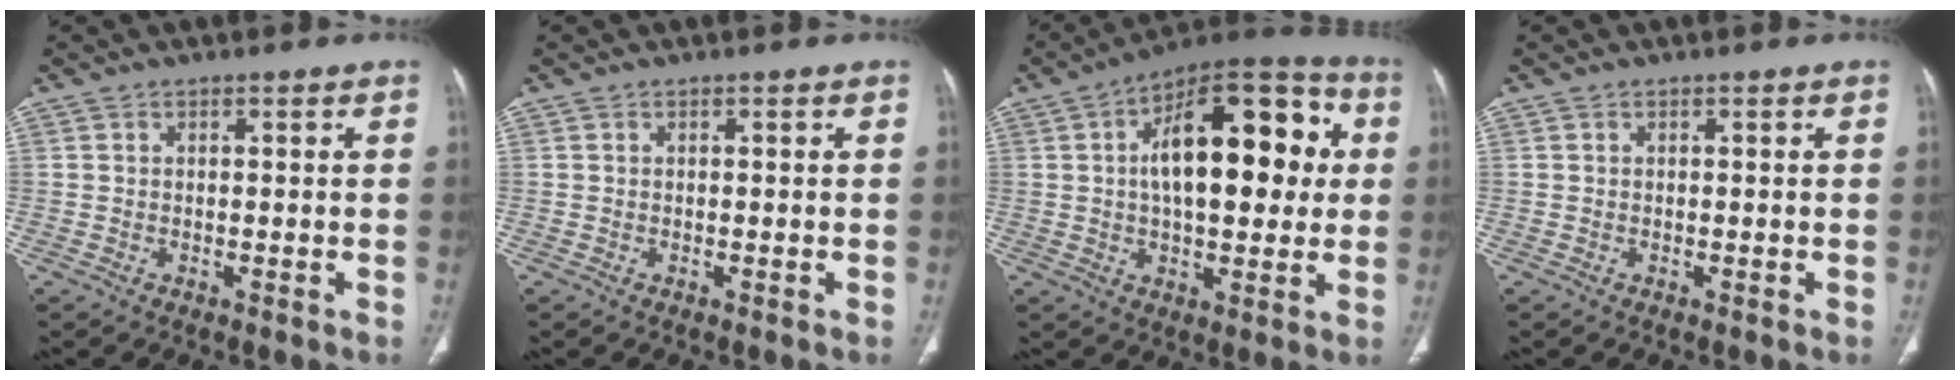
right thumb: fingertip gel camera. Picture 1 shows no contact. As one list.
[{"total": 0.0}, {"total": 22.7, "force": [3.9, 11.0, 19.5], "torque": [-0.259, 0.024, 0.048]}, {"total": 0.0}]